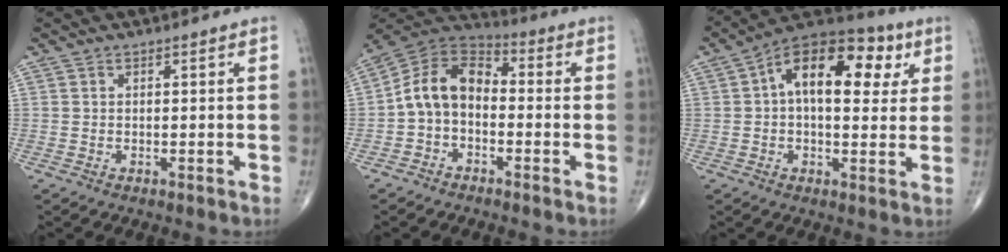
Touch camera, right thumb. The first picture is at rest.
{"total": 10.4, "force": [-1.6, 7.2, 7.3], "torque": [-0.117, 0.041, -0.046]}
{"total": 17.2, "force": [4.4, 9.4, 13.7], "torque": [-0.177, 0.023, 0.055]}